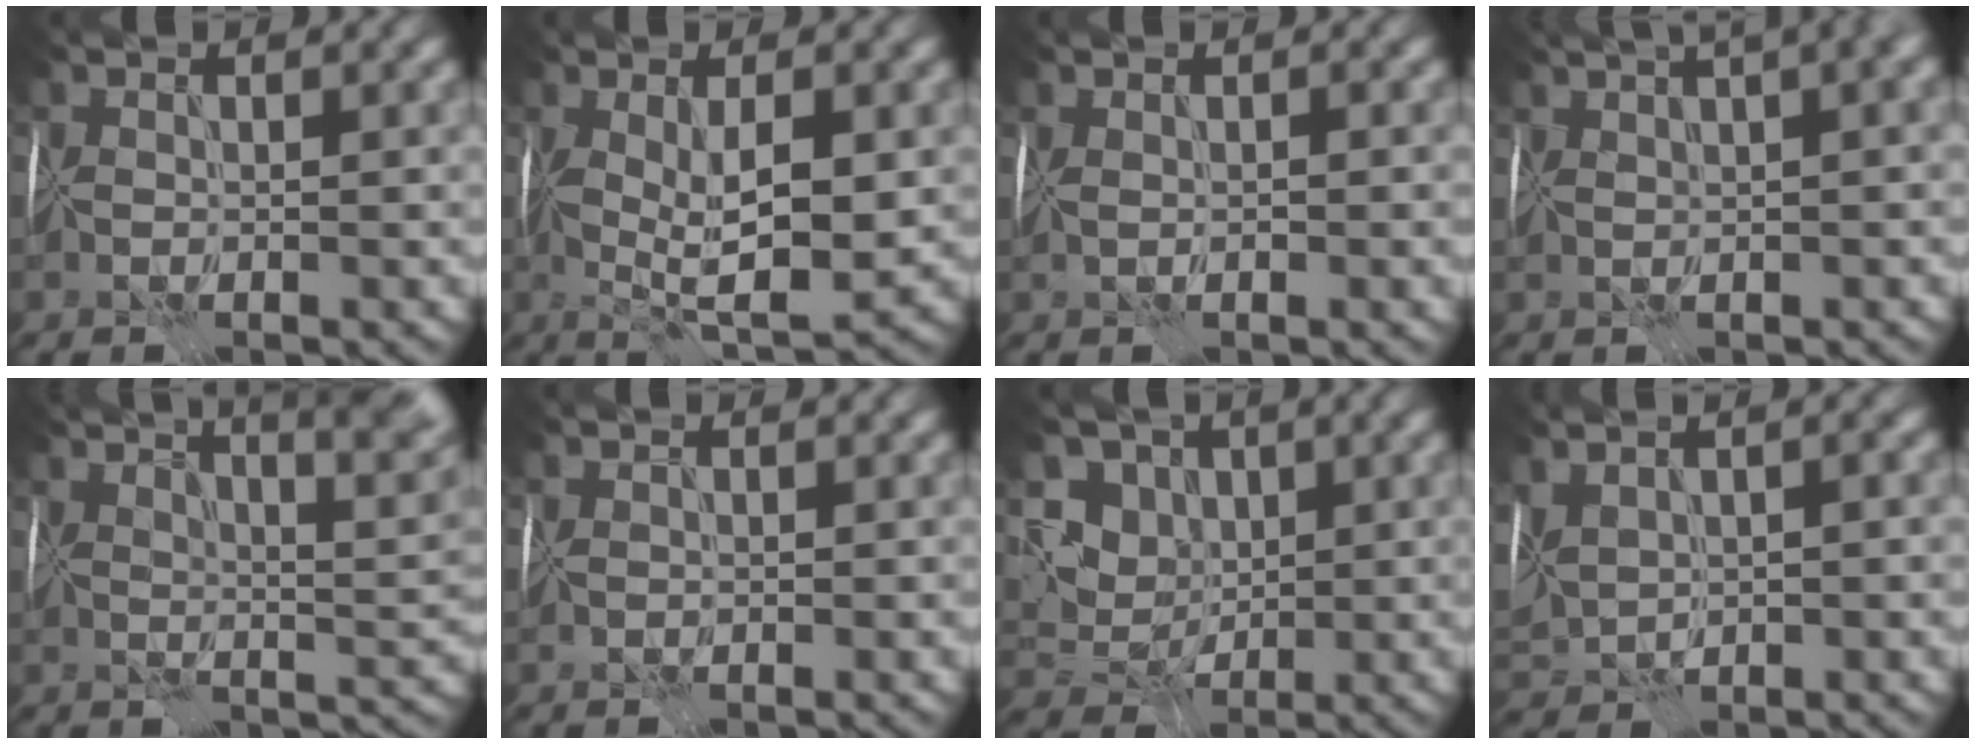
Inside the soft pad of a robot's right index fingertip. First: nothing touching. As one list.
[{"total": 7.5, "force": [-0.1, 2.5, 7.0], "torque": [-0.124, -0.004, 0.001]}, {"total": 1.7, "force": [0.2, 0.5, 1.6], "torque": [-0.025, 0.002, 0.009]}, {"total": 10.6, "force": [6.0, 4.1, 7.8], "torque": [-0.080, 0.064, 0.067]}, {"total": 11.4, "force": [7.2, 3.4, 8.2], "torque": [-0.093, 0.041, 0.077]}, {"total": 0.8, "force": [0.8, 0.3, 0.2], "torque": [0.001, 0.004, 0.014]}, {"total": 6.6, "force": [2.1, 5.4, 3.3], "torque": [-0.060, 0.017, 0.017]}, {"total": 6.6, "force": [1.4, 3.5, 5.4], "torque": [-0.127, 0.009, 0.037]}]